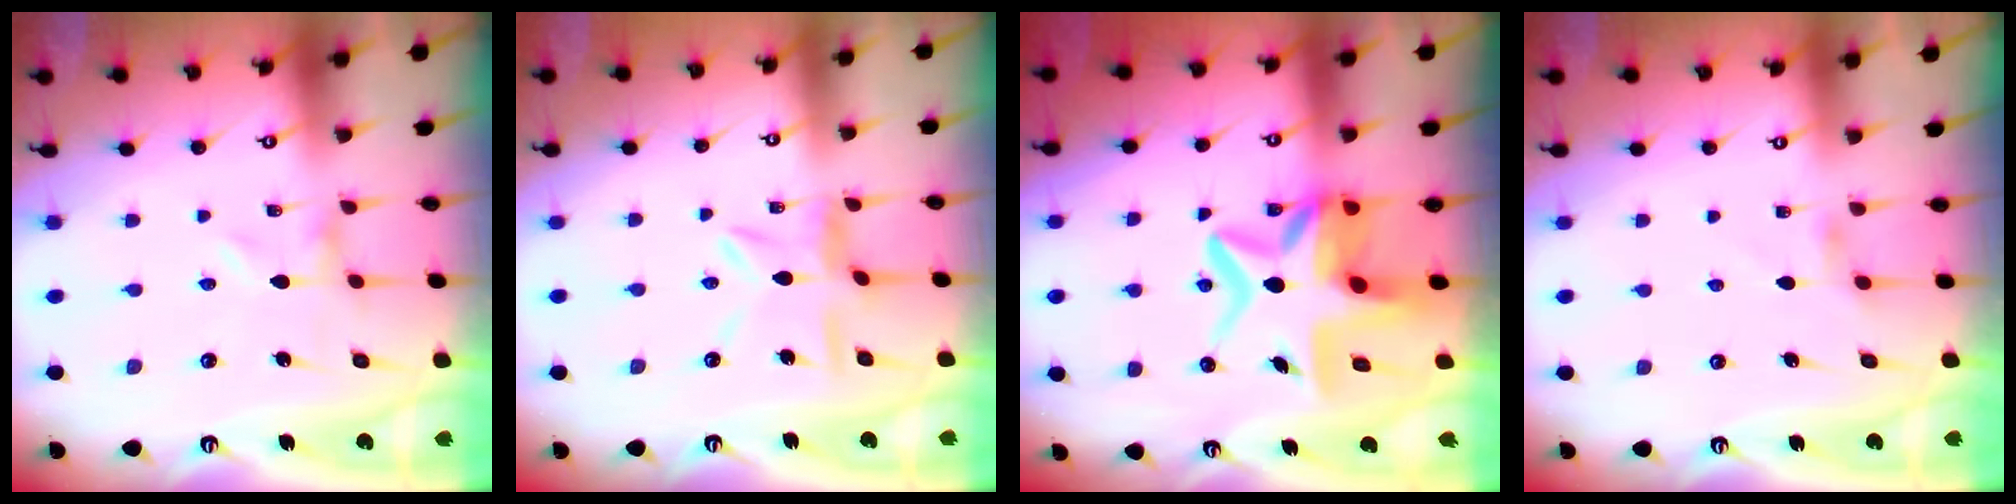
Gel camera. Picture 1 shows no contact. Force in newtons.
{"total": 9.1, "press": 9.1, "slide": 0.9}
{"total": 13.2, "press": 12.8, "slide": 3.2}
{"total": 2.6, "press": 2.5, "slide": 0.6}